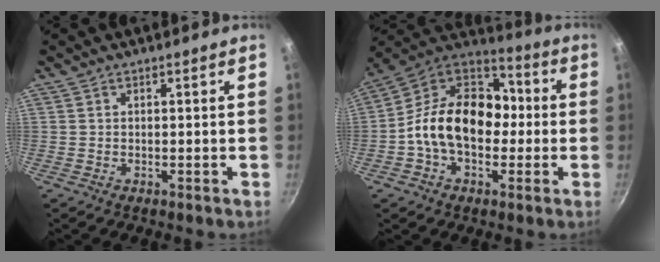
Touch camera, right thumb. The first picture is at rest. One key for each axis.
{"total": 18.8, "fx": -1.7, "fy": 13.3, "fz": 13.2, "tx": -0.176, "ty": 0.051, "tz": -0.049}